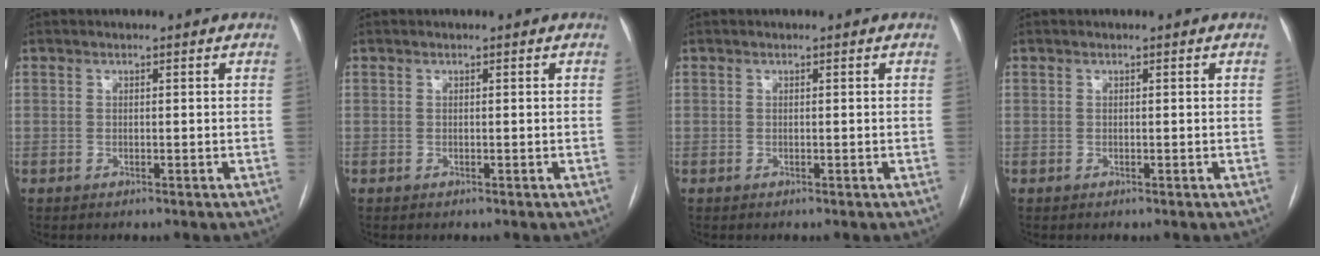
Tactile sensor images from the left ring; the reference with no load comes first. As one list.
[{"total": 0.0}, {"total": 0.0}, {"total": 0.0}]